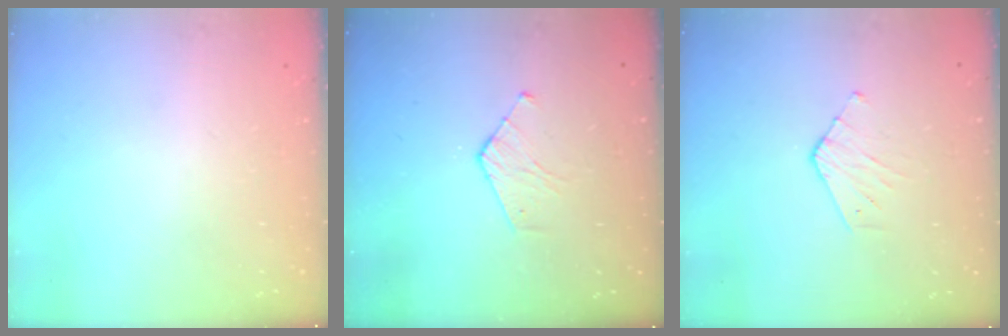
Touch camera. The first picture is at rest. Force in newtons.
{"total": 5.2, "press": 5.2, "slide": 0.4}
{"total": 3.4, "press": 3.4, "slide": 0.3}